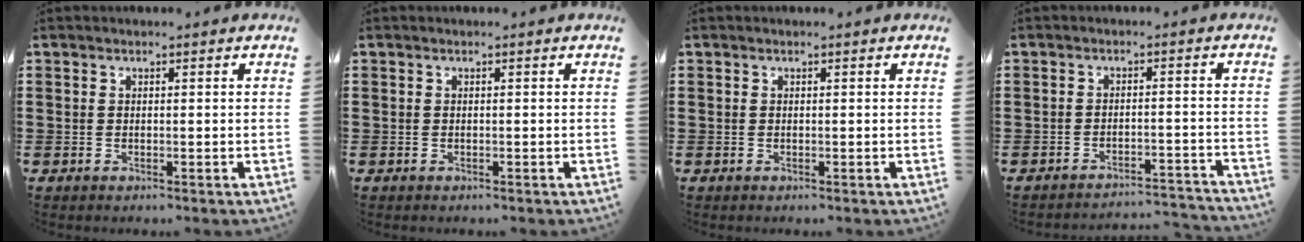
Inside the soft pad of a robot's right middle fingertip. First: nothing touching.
{"total": 0.0}
{"total": 0.0}
{"total": 3.0, "force": [-3.0, -0.1, 0.3], "torque": [-0.009, -0.001, -0.063]}